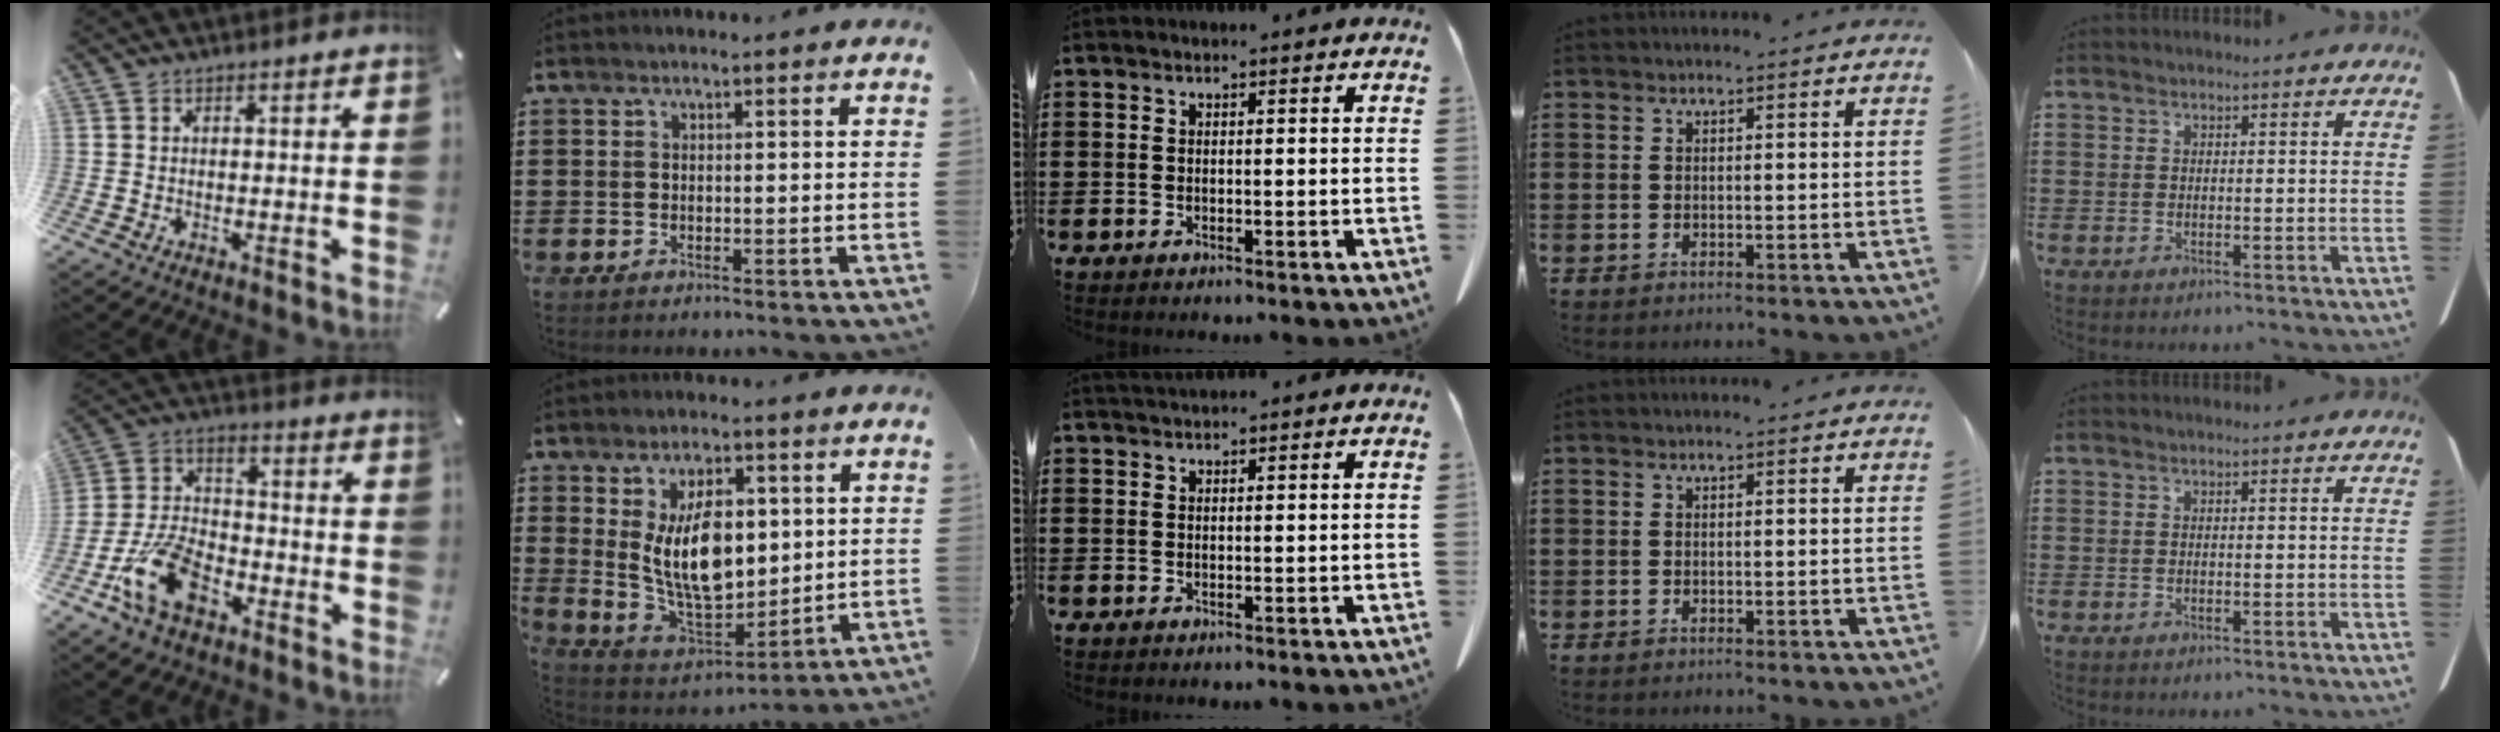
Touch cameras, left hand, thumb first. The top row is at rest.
{"thumb": {"total": 14.4, "force": [-7.5, 8.9, 8.5], "torque": [-0.189, 0.038, -0.138]}, "index": {"total": 11.9, "force": [2.7, 6.9, 9.4], "torque": [-0.180, 0.001, 0.048]}, "middle": {"total": 0.8, "force": [0.8, 0.1, 0.3], "torque": [-0.007, -0.001, 0.015]}}